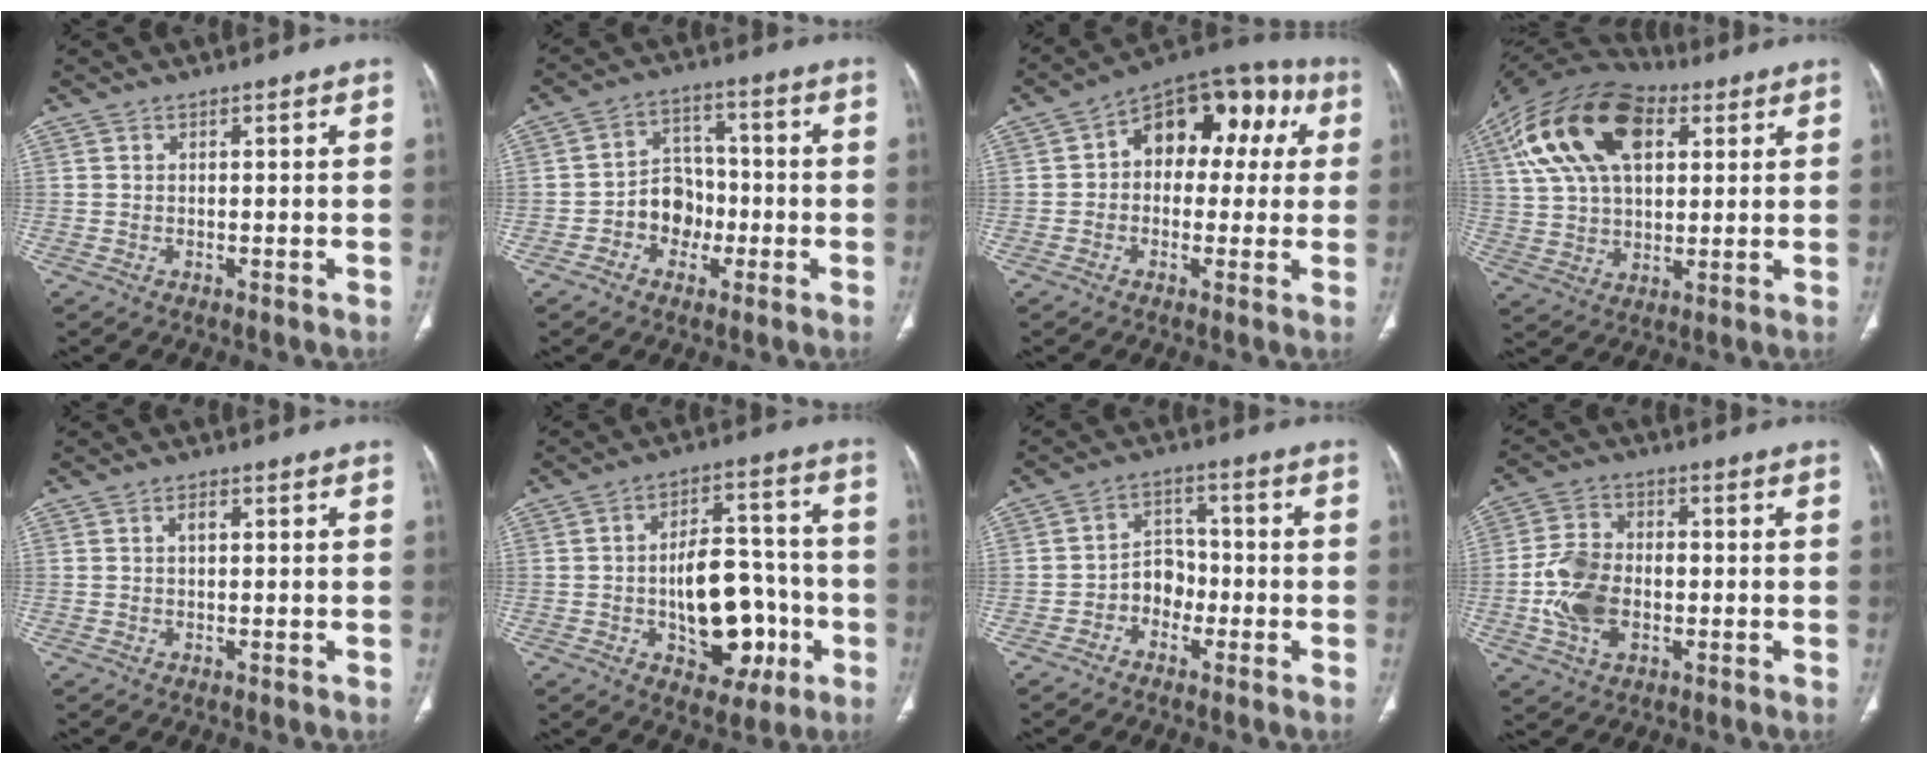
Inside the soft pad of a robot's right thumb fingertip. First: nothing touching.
{"total": 7.9, "force": [-2.4, 6.5, 3.7], "torque": [-0.019, 0.035, -0.047]}
{"total": 16.0, "force": [3.1, 10.5, 11.7], "torque": [-0.100, 0.047, 0.033]}
{"total": 22.1, "force": [8.4, 12.4, 16.2], "torque": [-0.300, 0.010, 0.147]}
{"total": 1.8, "force": [0.5, 0.9, 1.5], "torque": [-0.027, 0.003, 0.010]}
{"total": 16.5, "force": [-3.9, 9.7, 12.7], "torque": [-0.149, 0.041, -0.046]}
{"total": 5.4, "force": [-2.2, 4.3, 2.5], "torque": [-0.012, 0.029, -0.047]}
{"total": 11.3, "force": [-1.8, 7.5, 8.2], "torque": [-0.155, 0.015, -0.034]}